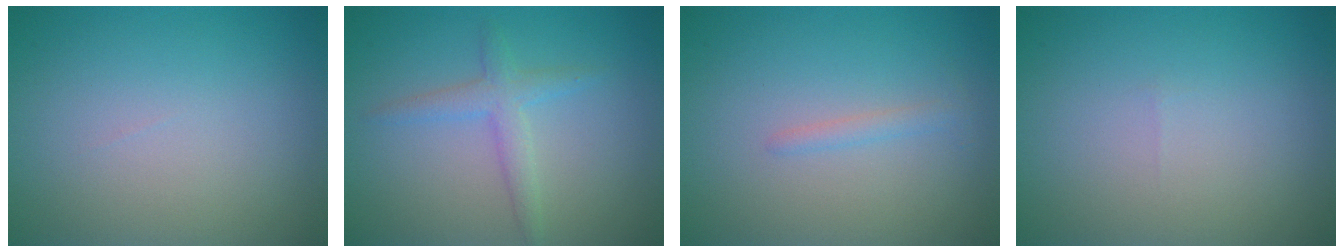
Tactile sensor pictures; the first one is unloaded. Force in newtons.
{"total": 2.2, "press": 2.2, "slide": 0.1}
{"total": 1.0, "press": 1.0, "slide": 0.0}
{"total": 0.0}